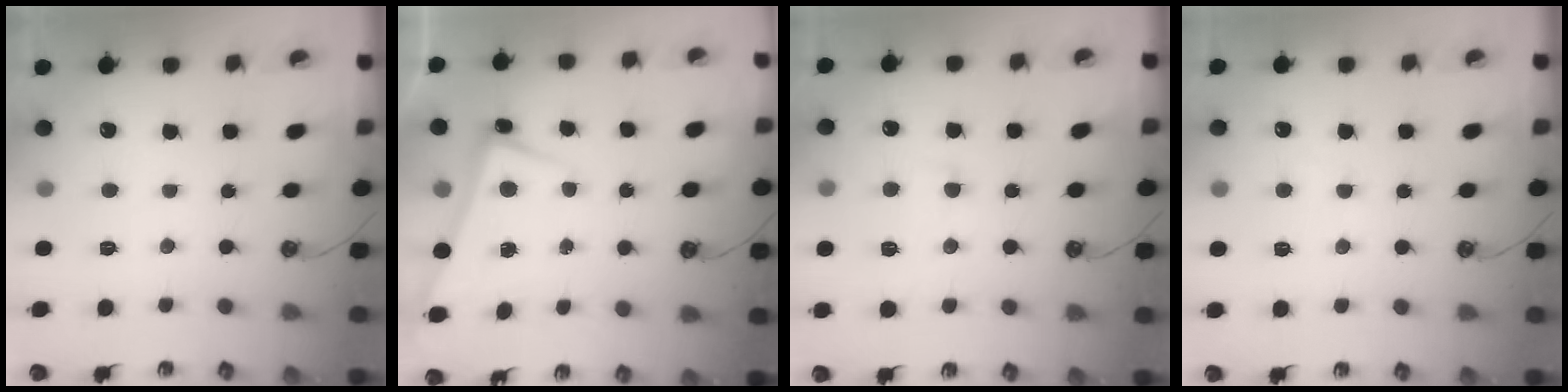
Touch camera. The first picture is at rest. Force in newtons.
{"total": 2.5, "press": 2.5, "slide": 0.7}
{"total": 0.9, "press": 0.4, "slide": 0.8}
{"total": 1.5, "press": 1.4, "slide": 0.3}